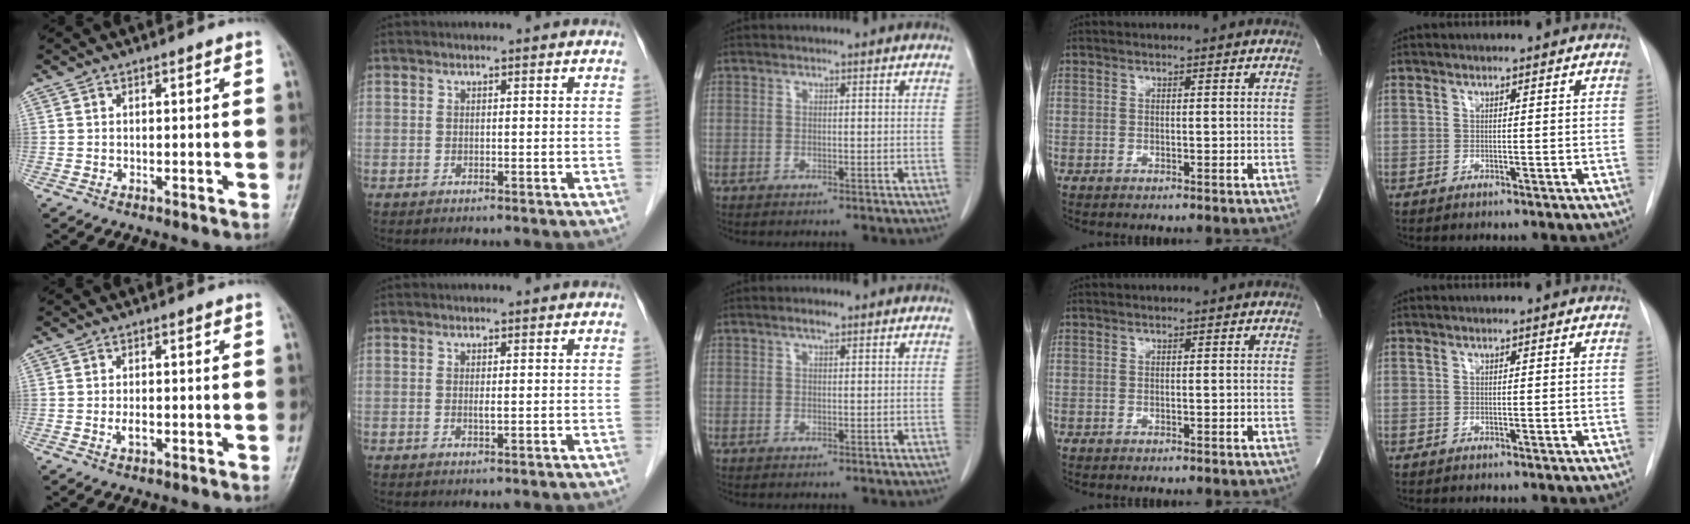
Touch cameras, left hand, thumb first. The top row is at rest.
{"thumb": {"total": 1.9, "force": [-0.4, 1.0, 1.6], "torque": [-0.027, 0.000, -0.006]}, "index": {"total": 0.7, "force": [0.2, 0.1, 0.7], "torque": [-0.017, -0.002, 0.003]}, "middle": {"total": 1.3, "force": [0.9, 0.3, 0.9], "torque": [-0.019, 0.002, 0.017]}}